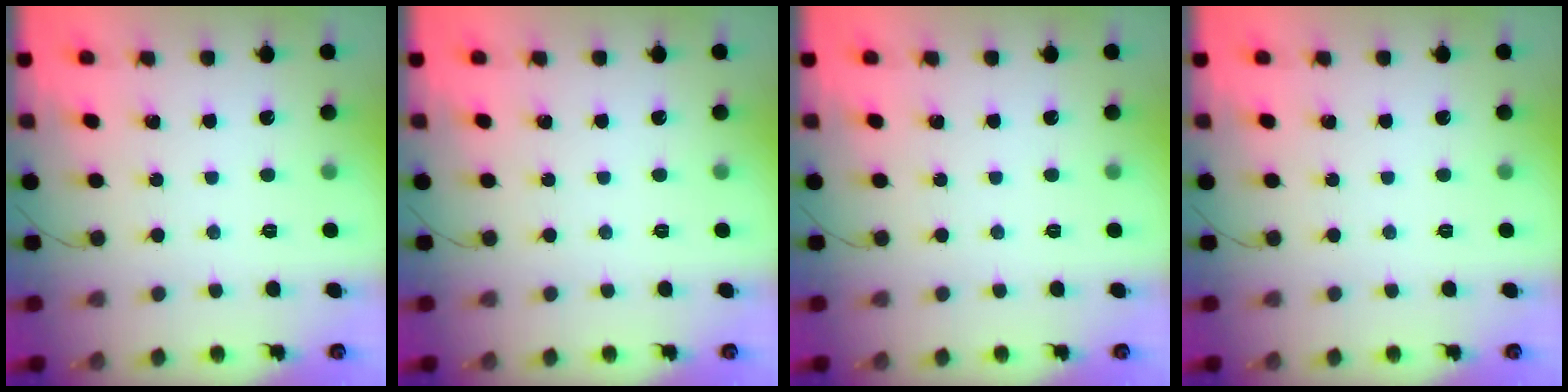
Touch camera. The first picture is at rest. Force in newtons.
{"total": 0.0}
{"total": 0.0}
{"total": 0.0}